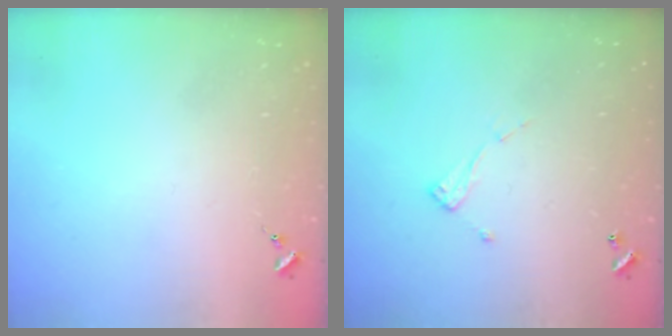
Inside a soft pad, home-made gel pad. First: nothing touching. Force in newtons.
{"total": 6.9, "press": 6.9, "slide": 0.3}